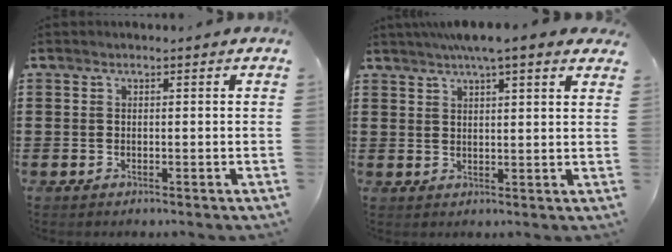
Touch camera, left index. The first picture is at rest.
{"total": 5.0, "force": [4.1, 0.3, 2.9], "torque": [-0.068, 0.001, 0.073]}